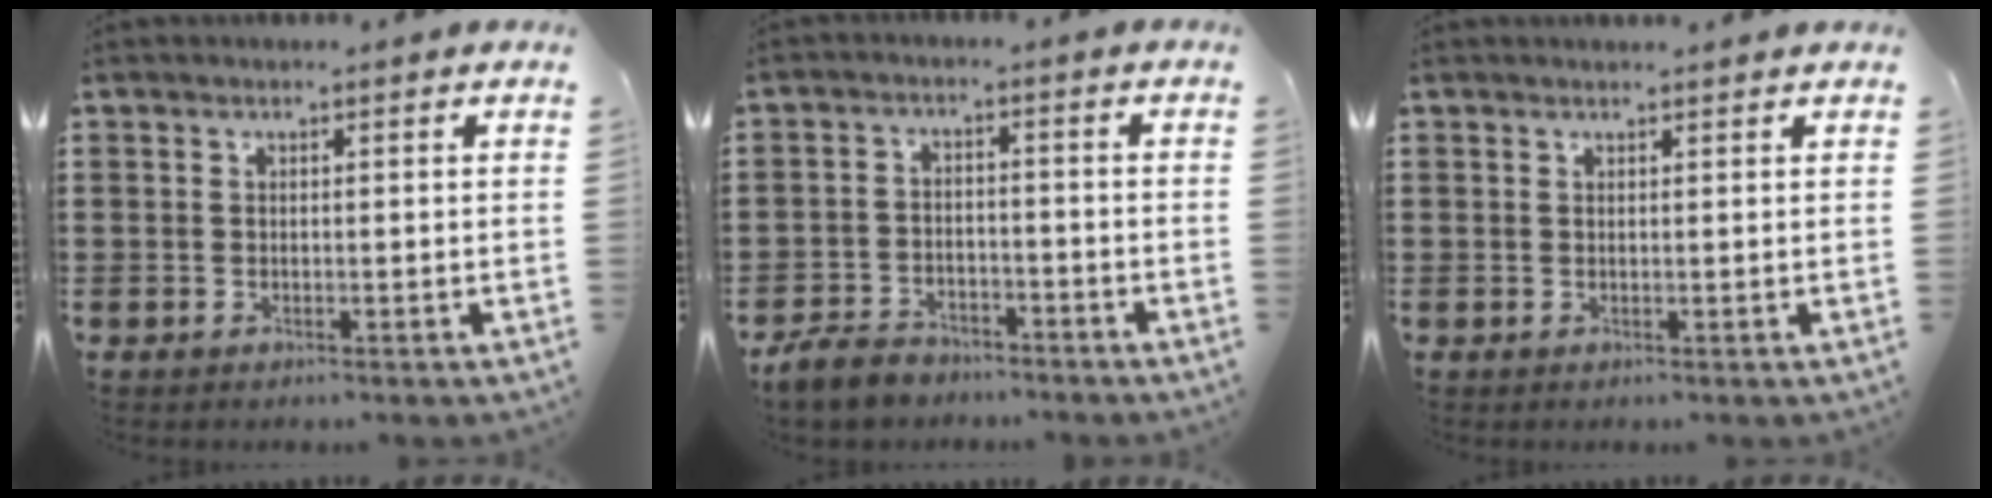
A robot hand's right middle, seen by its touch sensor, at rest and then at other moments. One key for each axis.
{"total": 4.7, "fx": -4.4, "fy": 1.5, "fz": 0.9, "tx": -0.037, "ty": 0.000, "tz": -0.092}
{"total": 0.8, "fx": 0.8, "fy": 0.0, "fz": 0.1, "tx": 0.003, "ty": -0.006, "tz": 0.014}